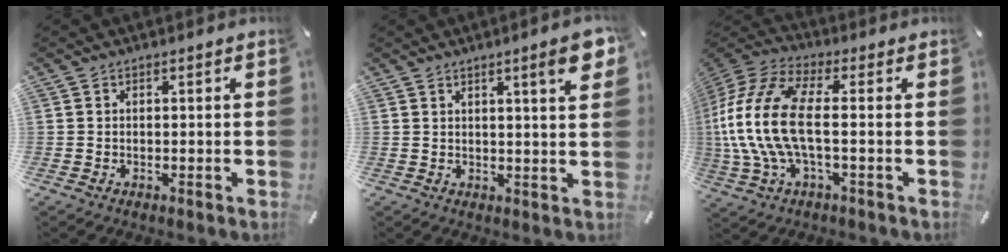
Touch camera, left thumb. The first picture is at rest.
{"total": 6.6, "force": [3.4, 0.8, 5.7], "torque": [-0.081, -0.016, 0.050]}
{"total": 16.8, "force": [-1.0, 7.6, 14.9], "torque": [-0.328, -0.010, -0.022]}